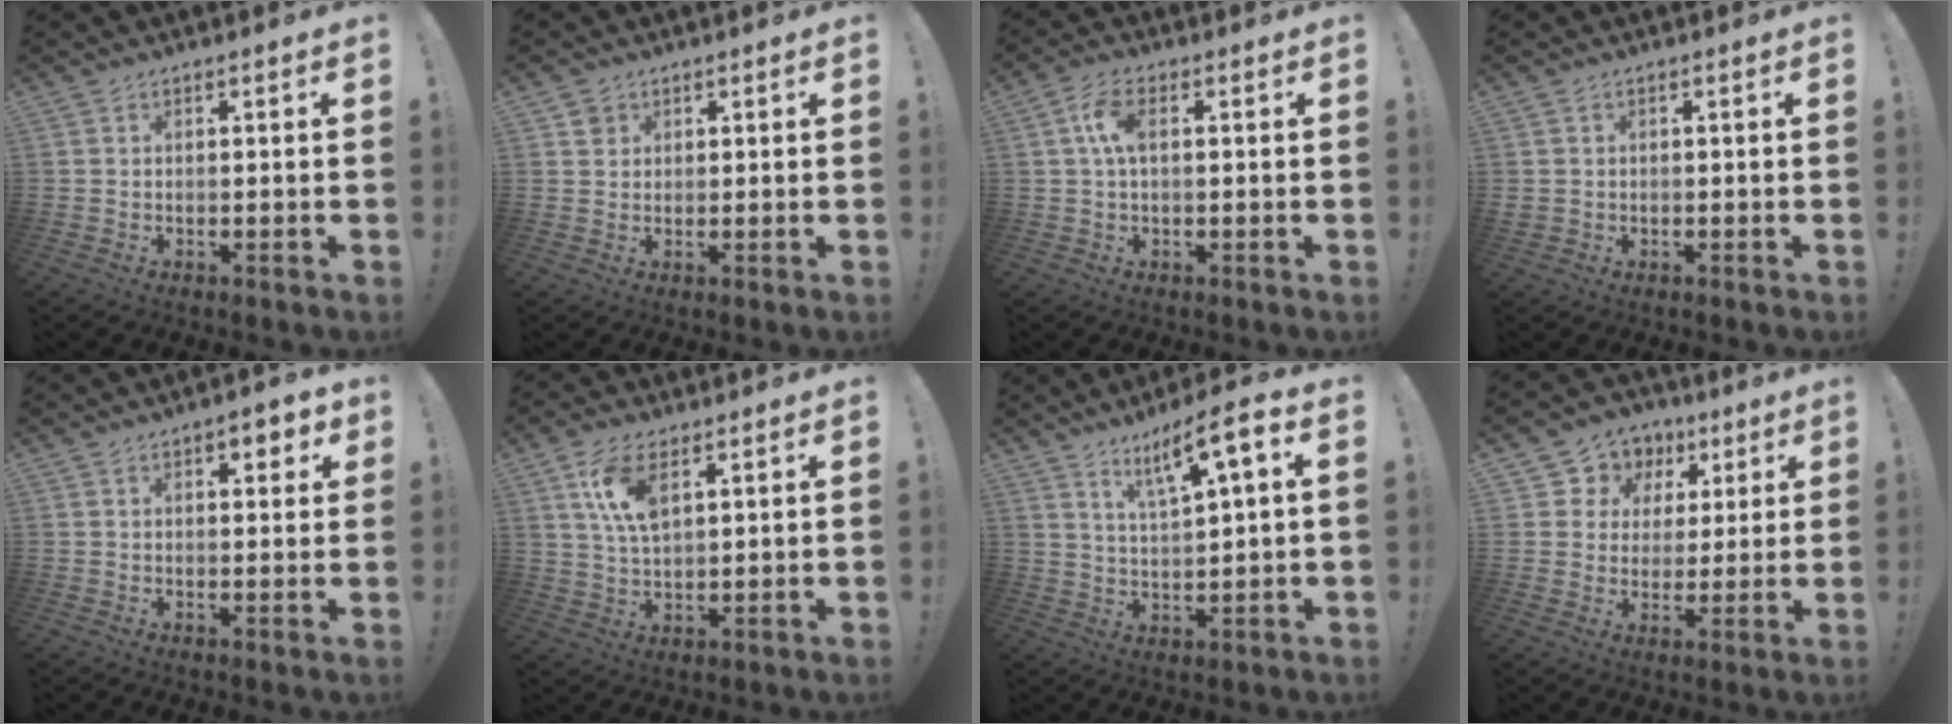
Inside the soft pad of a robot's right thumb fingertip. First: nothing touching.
{"total": 2.4, "force": [1.3, 2.0, 0.2], "torque": [0.004, -0.005, 0.024]}
{"total": 6.5, "force": [0.9, 3.2, 5.6], "torque": [-0.109, 0.008, 0.015]}
{"total": 1.2, "force": [-0.2, 1.0, 0.6], "torque": [-0.012, 0.003, -0.003]}
{"total": 3.9, "force": [1.9, 1.9, 2.8], "torque": [-0.024, -0.009, 0.027]}
{"total": 9.5, "force": [4.4, 4.6, 7.1], "torque": [-0.146, -0.009, 0.079]}
{"total": 10.4, "force": [5.2, 1.5, 8.8], "torque": [-0.146, -0.021, 0.082]}
{"total": 8.4, "force": [3.1, 7.6, 1.6], "torque": [-0.024, -0.022, 0.064]}